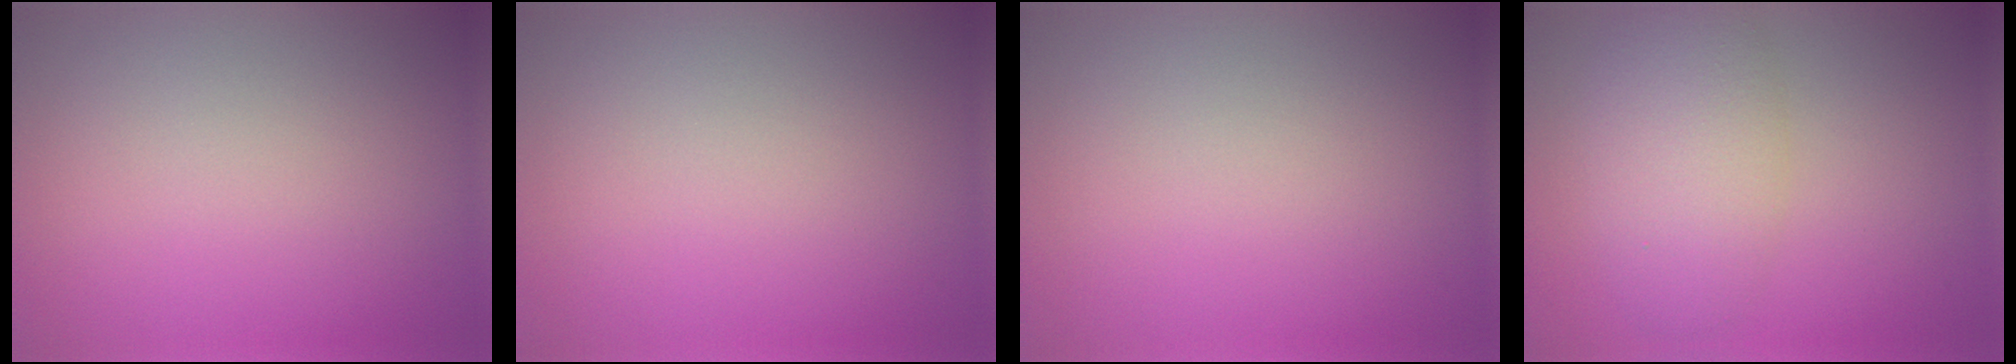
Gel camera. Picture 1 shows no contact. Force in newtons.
{"total": 0.0}
{"total": 0.0}
{"total": 4.8, "press": 4.8, "slide": 0.2}